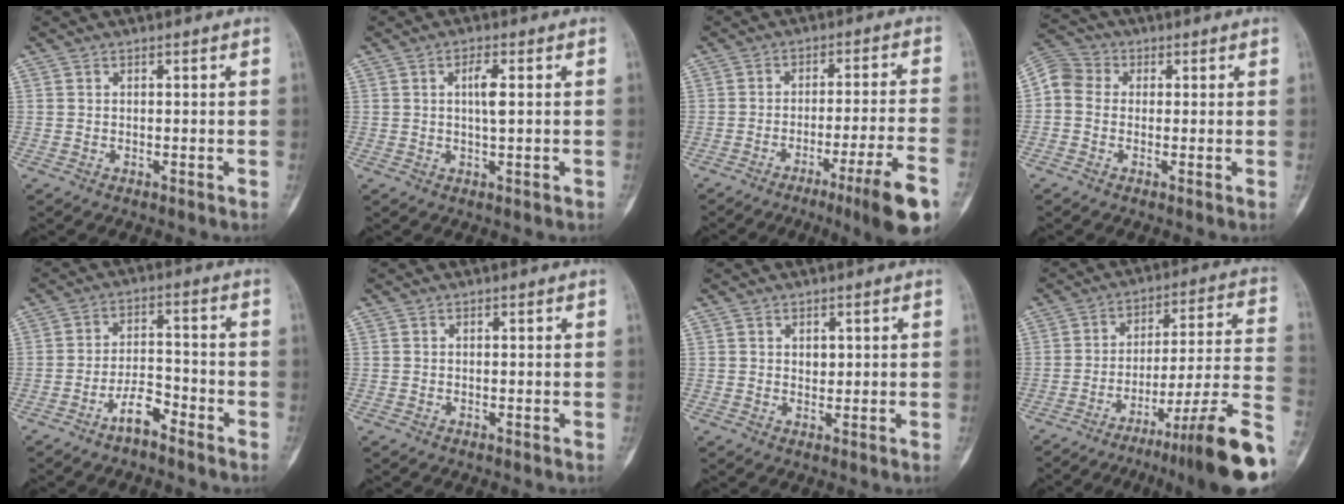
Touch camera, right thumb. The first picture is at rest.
{"total": 3.7, "force": [0.6, 0.9, 3.5], "torque": [-0.064, 0.001, 0.009]}
{"total": 12.6, "force": [-7.0, 0.3, 10.4], "torque": [-0.159, 0.022, -0.103]}
{"total": 6.5, "force": [0.2, 5.6, 3.4], "torque": [-0.056, 0.018, -0.011]}
{"total": 5.6, "force": [-4.0, 2.0, 3.4], "torque": [-0.058, 0.036, -0.072]}
{"total": 0.0}
{"total": 1.8, "force": [0.6, 1.2, 1.1], "torque": [-0.009, -0.004, 0.013]}
{"total": 21.2, "force": [-13.0, 0.9, 16.7], "torque": [-0.180, 0.076, -0.199]}